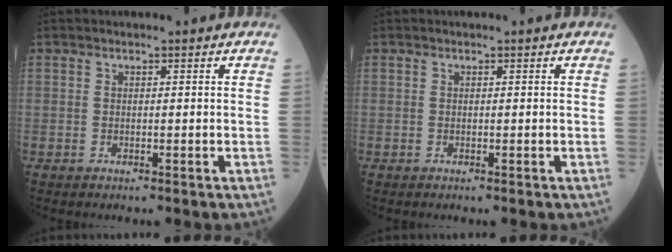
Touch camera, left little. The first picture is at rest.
{"total": 0.0}